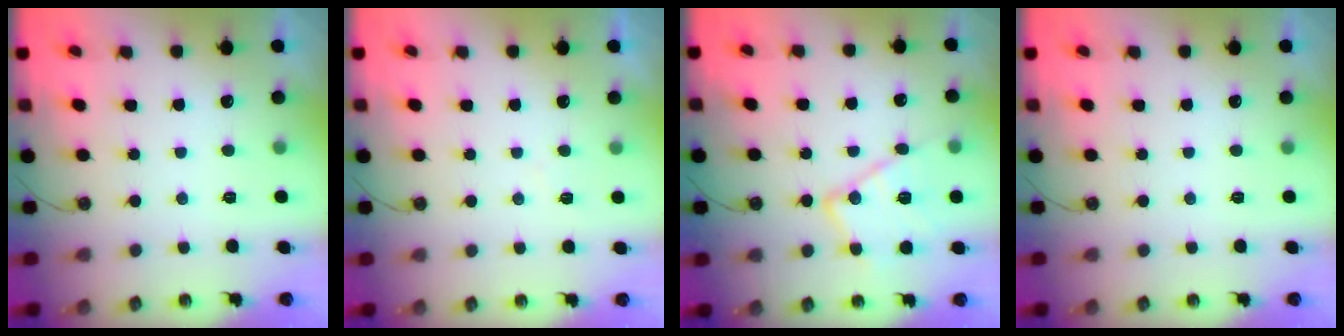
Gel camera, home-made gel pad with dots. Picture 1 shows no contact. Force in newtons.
{"total": 3.4, "press": 3.3, "slide": 0.5}
{"total": 16.1, "press": 16.1, "slide": 1.0}
{"total": 0.0}